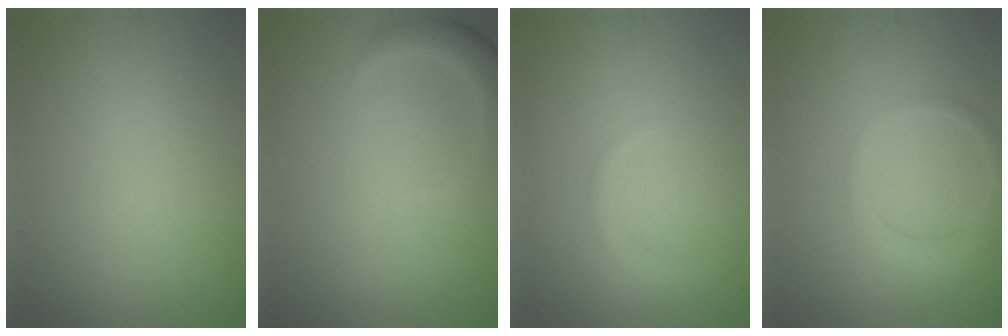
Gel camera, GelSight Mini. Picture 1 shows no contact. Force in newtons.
{"total": 2.7, "press": 2.6, "slide": 0.5}
{"total": 1.3, "press": 1.3, "slide": 0.1}
{"total": 2.4, "press": 2.4, "slide": 0.2}